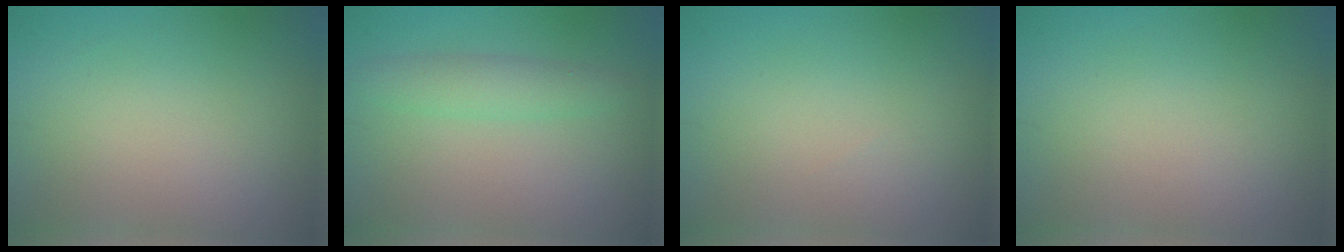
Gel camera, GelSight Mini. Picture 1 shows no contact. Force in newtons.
{"total": 2.5, "press": 2.5, "slide": 0.1}
{"total": 0.0}
{"total": 0.0}